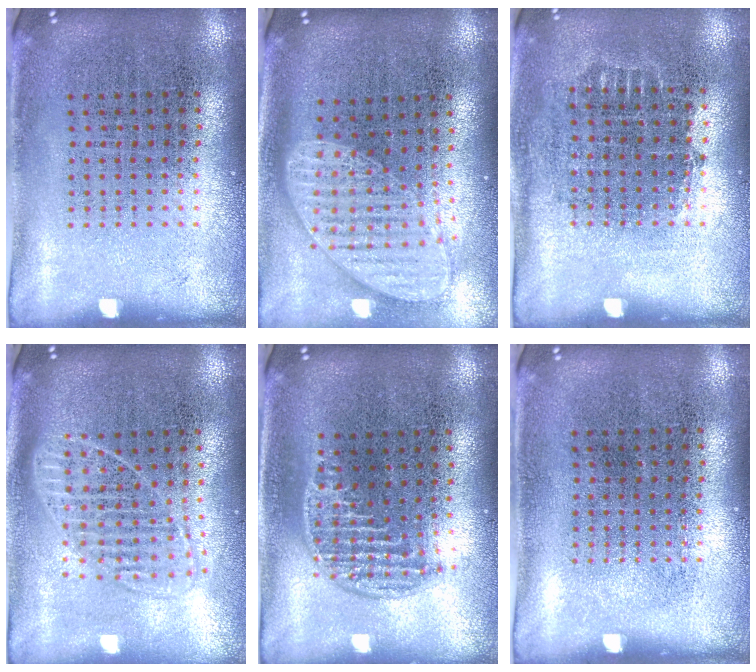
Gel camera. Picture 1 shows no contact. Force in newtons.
{"total": 1.8, "press": 1.5, "slide": 1.1}
{"total": 0.7, "press": 0.6, "slide": 0.3}
{"total": 1.7, "press": 1.4, "slide": 1.0}
{"total": 1.3, "press": 1.1, "slide": 0.6}
{"total": 0.0}